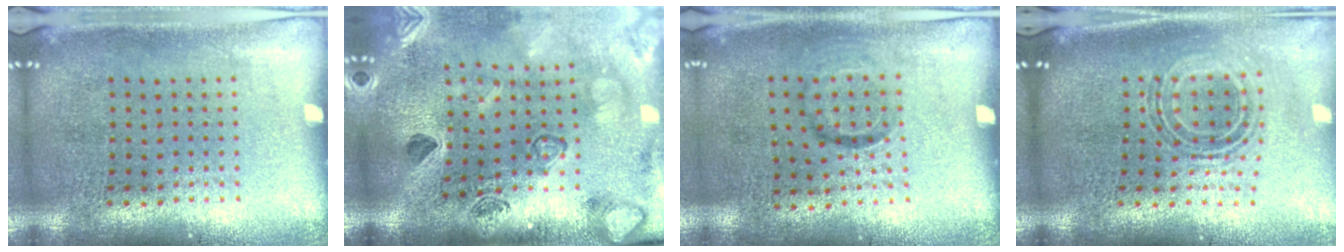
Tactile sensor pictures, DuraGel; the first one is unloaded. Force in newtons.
{"total": 2.5, "press": 2.4, "slide": 0.8}
{"total": 1.0, "press": 0.6, "slide": 0.8}
{"total": 0.8, "press": 0.8, "slide": 0.3}